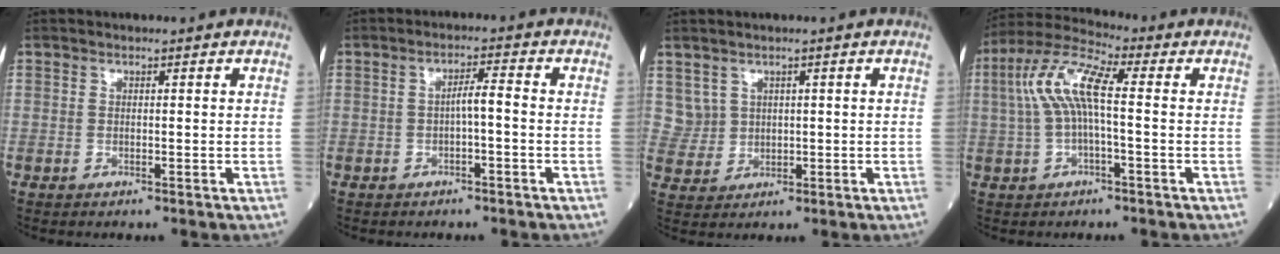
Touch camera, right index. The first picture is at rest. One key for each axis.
{"total": 2.7, "fx": -0.5, "fy": 0.2, "fz": 2.7, "tx": -0.047, "ty": 0.005, "tz": -0.008}
{"total": 3.7, "fx": 1.6, "fy": 3.3, "fz": 0.1, "tx": -0.001, "ty": 0.009, "tz": 0.040}
{"total": 8.9, "fx": 0.3, "fy": 1.5, "fz": 8.8, "tx": -0.192, "ty": 0.028, "tz": 0.002}